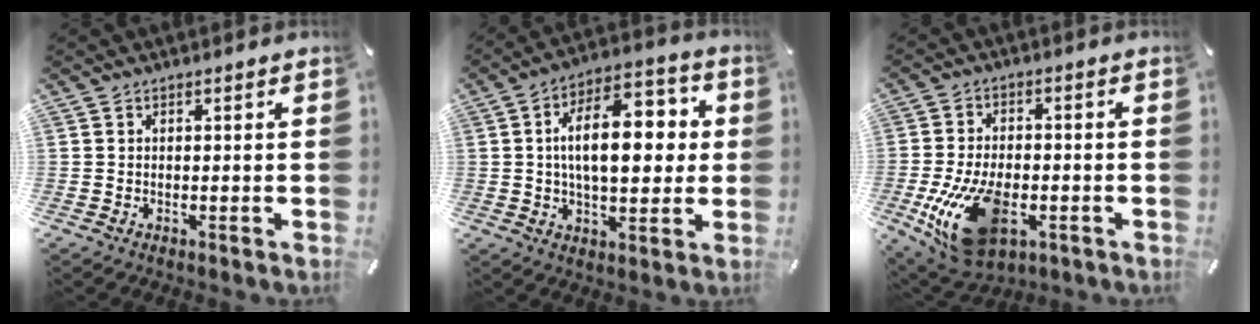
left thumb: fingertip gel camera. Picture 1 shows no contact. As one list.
[{"total": 16.5, "force": [2.1, 8.9, 13.7], "torque": [-0.216, 0.004, 0.029]}, {"total": 17.1, "force": [-5.0, 9.9, 13.0], "torque": [-0.260, 0.002, -0.078]}]